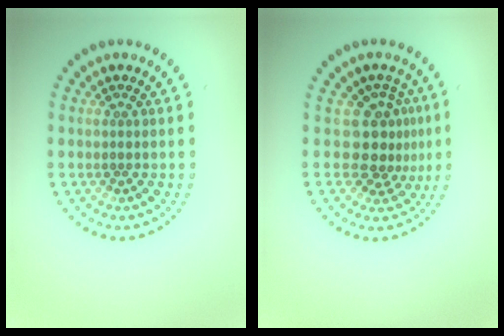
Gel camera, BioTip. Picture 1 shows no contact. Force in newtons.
{"total": 3.3, "press": 2.4, "slide": 2.2}